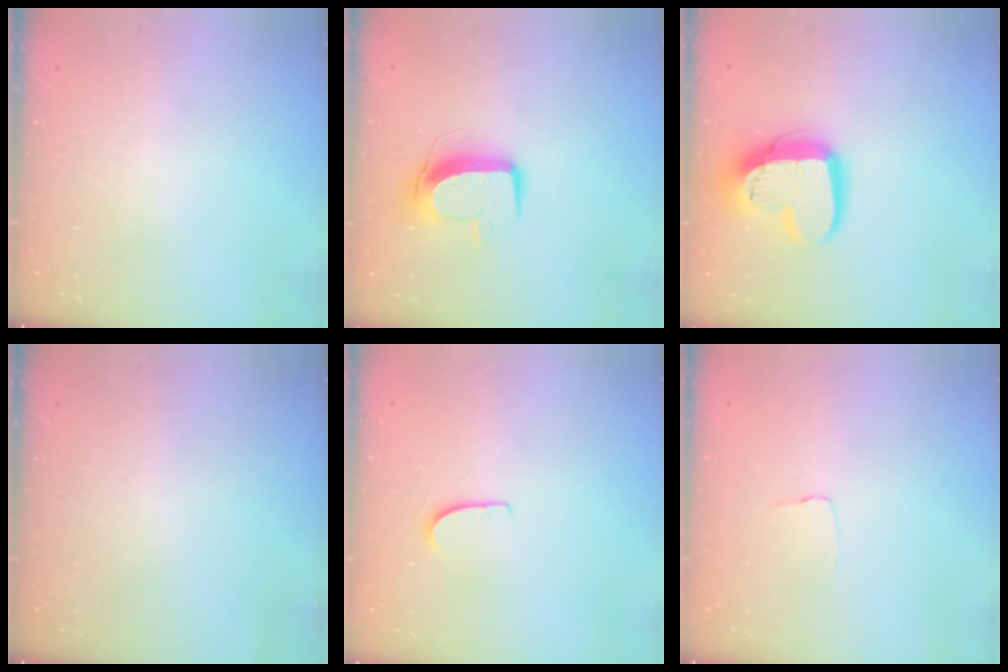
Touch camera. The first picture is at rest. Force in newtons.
{"total": 10.3, "press": 10.3, "slide": 0.7}
{"total": 15.3, "press": 15.2, "slide": 1.2}
{"total": 0.0}
{"total": 5.1, "press": 5.1, "slide": 0.4}
{"total": 2.6, "press": 2.6, "slide": 0.2}